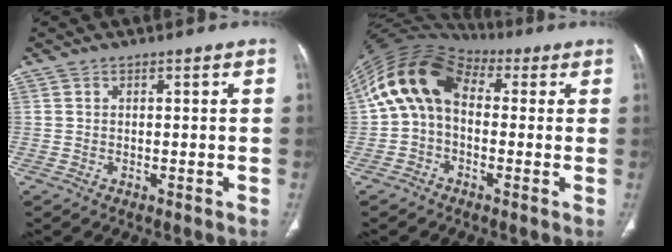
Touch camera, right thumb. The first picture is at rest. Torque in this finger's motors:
{"motor_torque": [-0.35, 1.08, 0.38, -0.14, 0.20]}